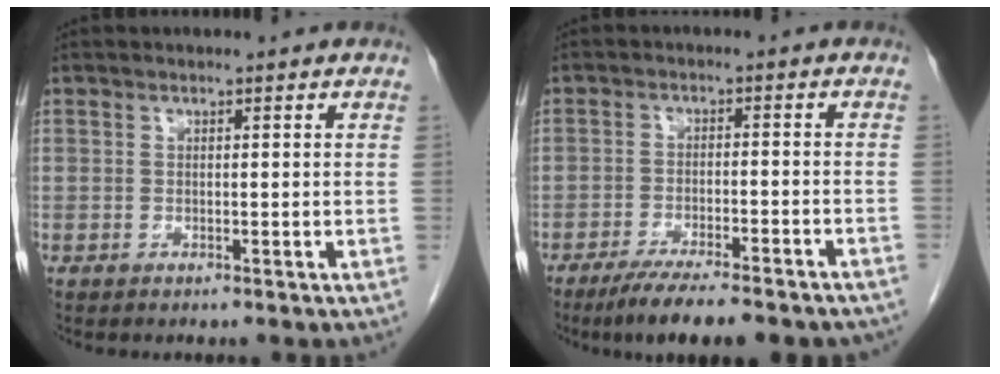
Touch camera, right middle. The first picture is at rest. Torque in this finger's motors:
{"motor_torque": [1.24, -0.90, 0.16, 0.11]}